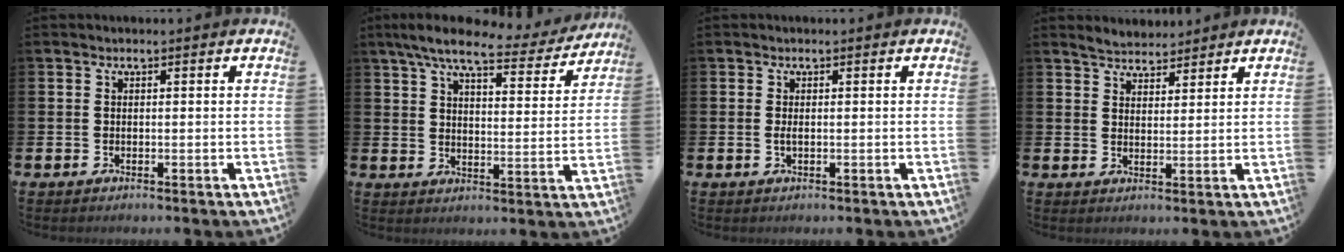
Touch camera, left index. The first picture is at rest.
{"total": 8.3, "force": [7.3, 1.6, 3.7], "torque": [-0.086, -0.034, 0.125]}
{"total": 0.8, "force": [-0.1, 0.3, 0.8], "torque": [-0.015, 0.001, -0.002]}
{"total": 3.6, "force": [3.5, 0.9, -0.2], "torque": [-0.003, -0.013, 0.062]}